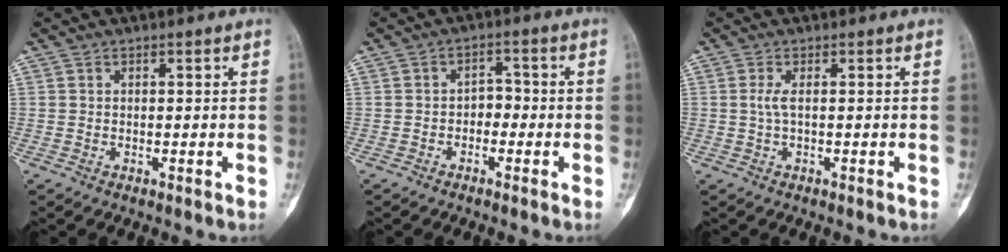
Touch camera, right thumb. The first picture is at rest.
{"total": 2.9, "force": [-1.1, 2.1, 1.6], "torque": [-0.006, 0.022, -0.026]}
{"total": 1.5, "force": [0.1, 0.2, 1.5], "torque": [-0.043, 0.001, 0.003]}